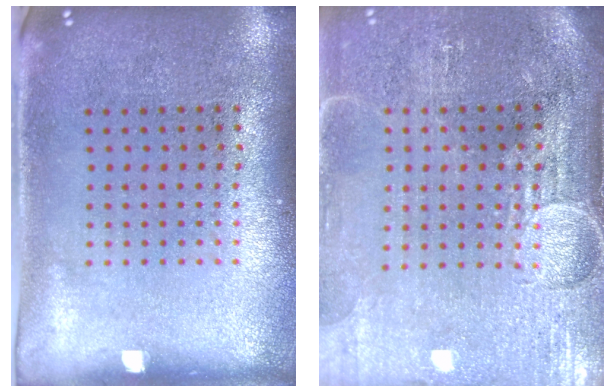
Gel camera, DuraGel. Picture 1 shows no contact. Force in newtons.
{"total": 4.1, "press": 3.7, "slide": 1.9}